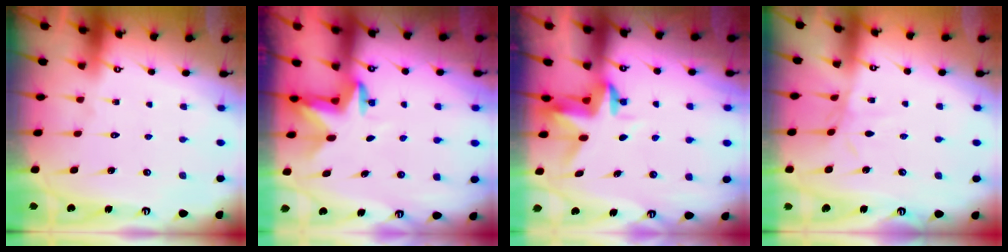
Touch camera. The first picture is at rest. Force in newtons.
{"total": 3.1, "press": 3.0, "slide": 0.8}
{"total": 3.2, "press": 3.2, "slide": 0.4}
{"total": 3.7, "press": 3.6, "slide": 0.4}